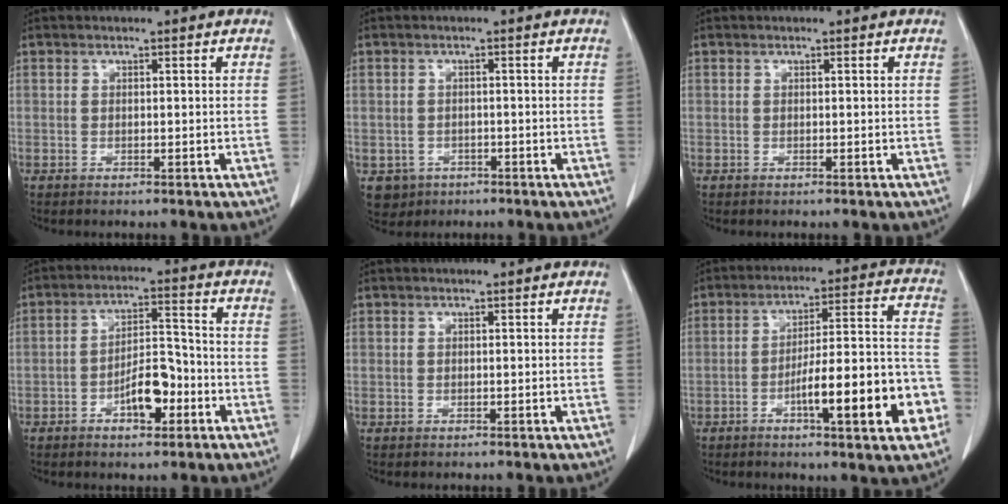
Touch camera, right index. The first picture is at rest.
{"total": 3.6, "force": [-1.5, 3.3, 0.3], "torque": [-0.003, 0.008, -0.017]}
{"total": 0.0}
{"total": 7.3, "force": [-3.2, 2.9, 5.9], "torque": [-0.100, 0.014, -0.051]}
{"total": 0.0}
{"total": 15.6, "force": [-5.8, 2.1, 14.3], "torque": [-0.205, 0.018, -0.082]}